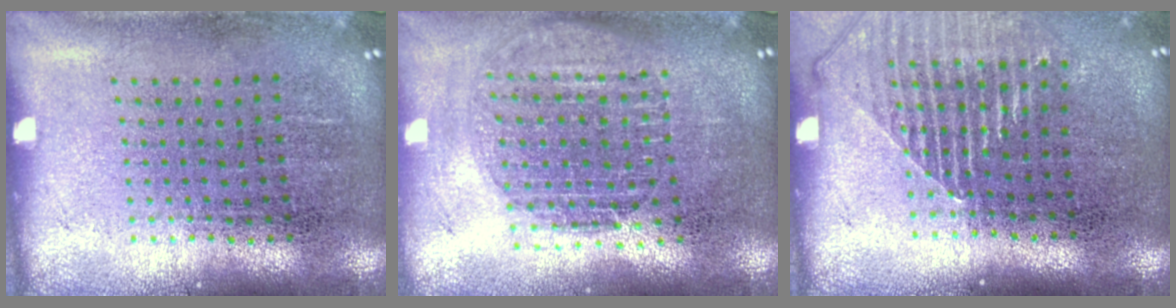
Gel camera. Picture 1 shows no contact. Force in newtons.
{"total": 1.6, "press": 1.4, "slide": 0.8}
{"total": 1.5, "press": 1.3, "slide": 0.6}